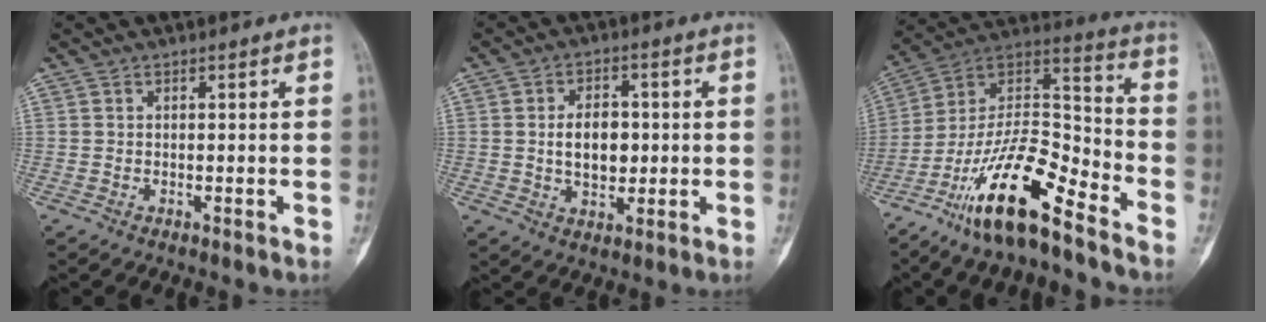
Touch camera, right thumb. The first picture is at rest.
{"total": 6.3, "force": [0.1, 4.2, 4.7], "torque": [-0.055, 0.001, 0.005]}
{"total": 19.4, "force": [-12.7, 5.7, 13.5], "torque": [-0.233, 0.088, -0.232]}